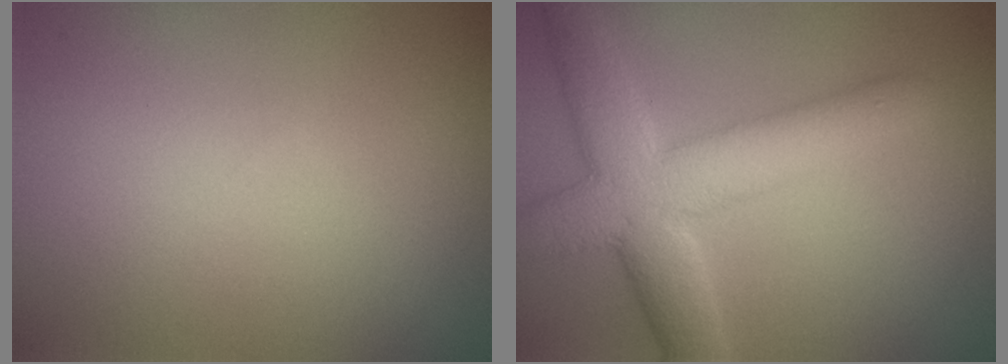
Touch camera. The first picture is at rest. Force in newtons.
{"total": 7.6, "press": 7.6, "slide": 0.4}